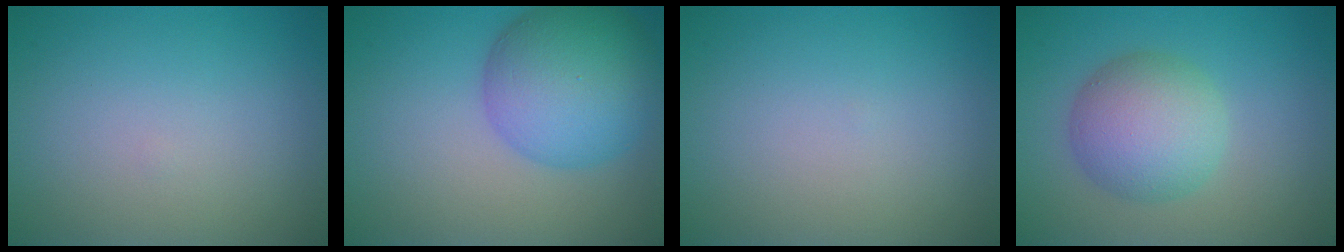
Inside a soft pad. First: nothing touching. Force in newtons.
{"total": 8.7, "press": 8.7, "slide": 0.4}
{"total": 0.0}
{"total": 5.6, "press": 5.6, "slide": 0.1}